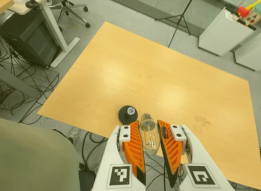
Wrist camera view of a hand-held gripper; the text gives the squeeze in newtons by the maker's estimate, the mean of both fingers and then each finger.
{"total": 20.9, "left": 23.7, "right": 18.0}